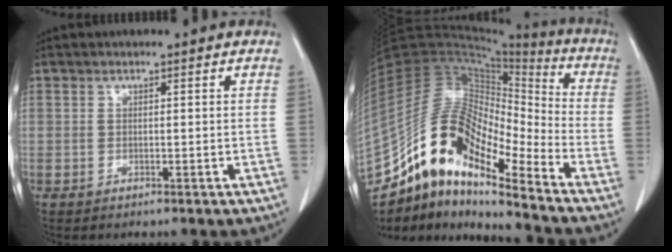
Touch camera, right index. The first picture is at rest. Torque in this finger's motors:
{"motor_torque": [1.04, -1.10, 0.78, 0.16]}